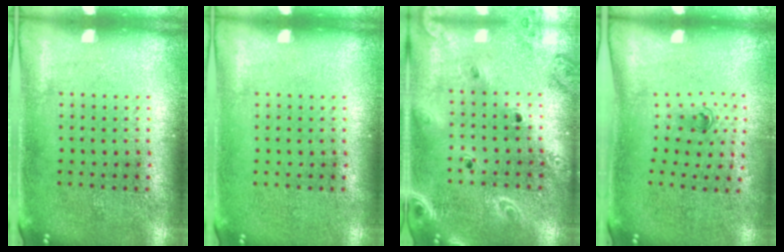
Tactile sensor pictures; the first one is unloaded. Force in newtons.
{"total": 0.0}
{"total": 2.1, "press": 1.9, "slide": 0.9}
{"total": 0.6, "press": 0.3, "slide": 0.5}